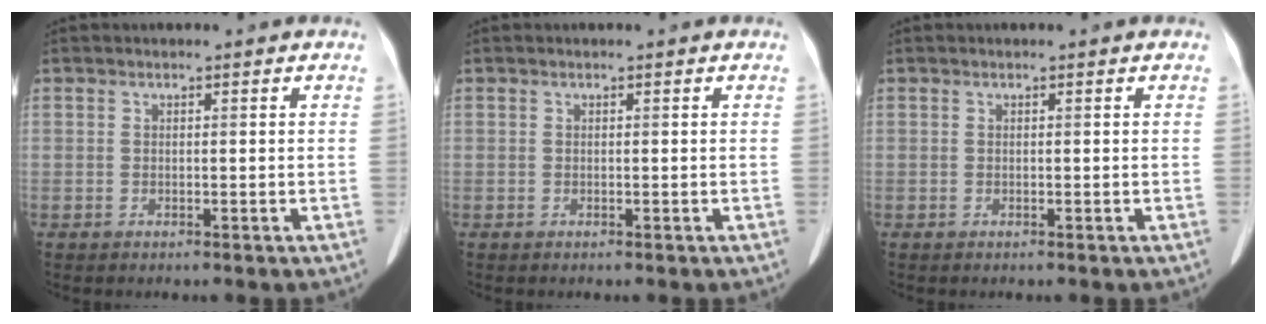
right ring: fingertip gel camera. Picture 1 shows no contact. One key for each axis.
{"total": 0.0}
{"total": 0.0}